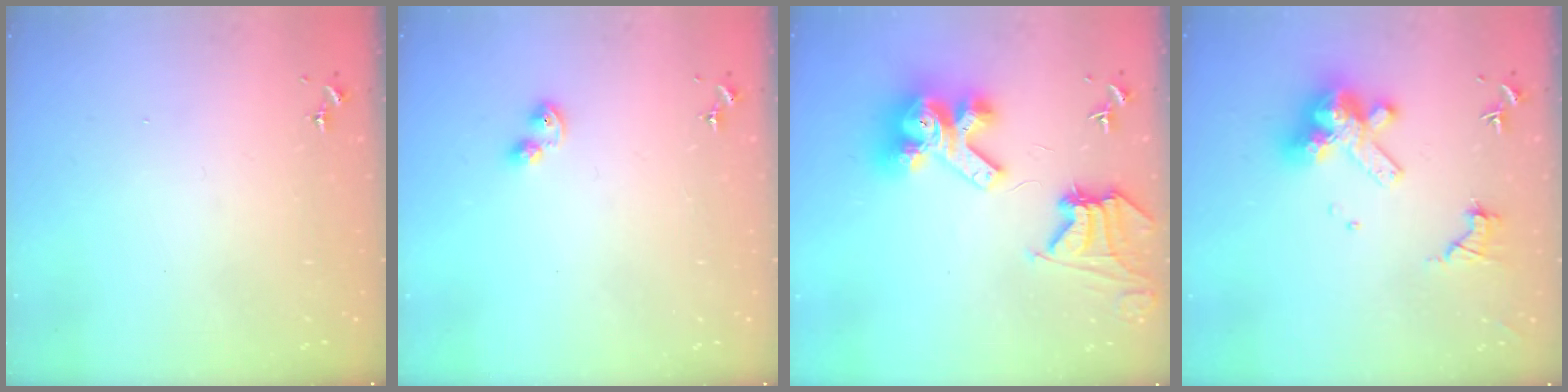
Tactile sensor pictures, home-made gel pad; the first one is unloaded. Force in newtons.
{"total": 4.3, "press": 4.2, "slide": 1.0}
{"total": 16.5, "press": 16.4, "slide": 2.2}
{"total": 14.4, "press": 14.3, "slide": 1.7}